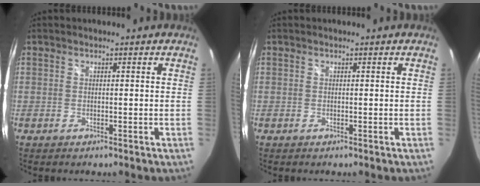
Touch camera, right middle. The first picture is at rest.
{"total": 0.0}